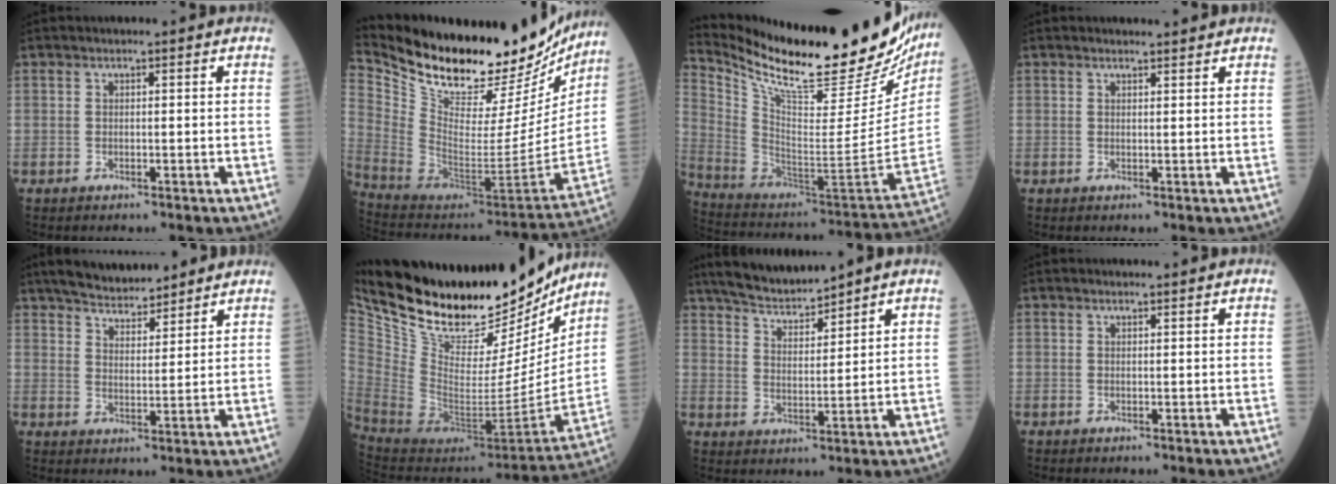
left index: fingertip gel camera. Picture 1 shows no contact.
{"total": 32.1, "force": [27.4, 8.6, 14.3], "torque": [-0.252, -0.063, 0.402]}
{"total": 31.4, "force": [26.4, 6.3, 15.9], "torque": [-0.279, -0.075, 0.384]}
{"total": 1.8, "force": [1.8, 0.0, 0.1], "torque": [-0.009, 0.000, 0.026]}
{"total": 10.8, "force": [9.7, 2.5, 4.3], "torque": [-0.066, 0.017, 0.154]}
{"total": 30.2, "force": [25.2, 9.9, 13.3], "torque": [-0.245, -0.030, 0.393]}
{"total": 7.6, "force": [7.2, 0.2, 2.3], "torque": [-0.050, 0.005, 0.139]}
{"total": 0.7, "force": [0.7, -0.1, 0.0], "torque": [-0.005, -0.003, 0.009]}